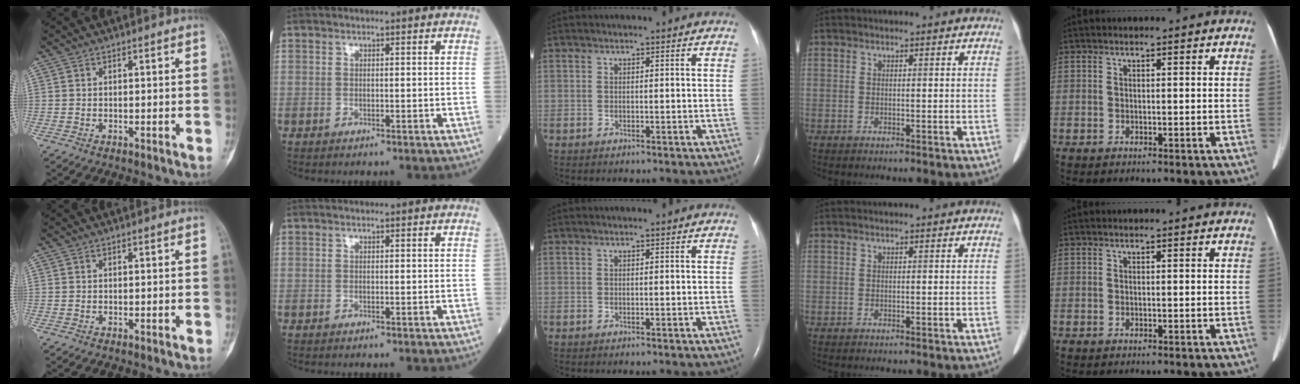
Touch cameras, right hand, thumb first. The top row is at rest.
{}